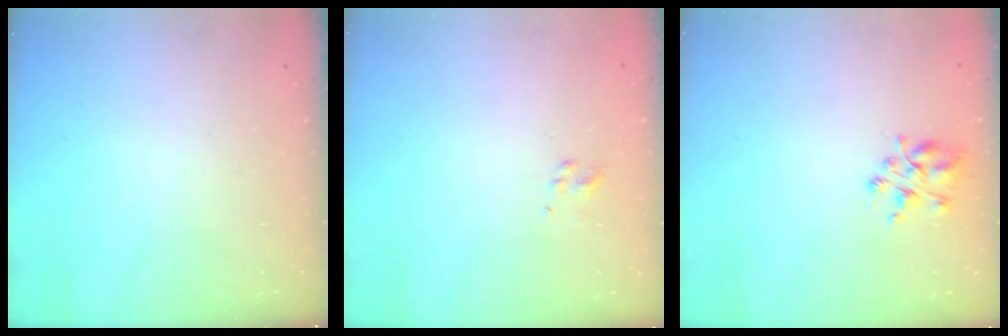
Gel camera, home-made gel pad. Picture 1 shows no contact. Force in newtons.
{"total": 2.3, "press": 2.1, "slide": 1.1}
{"total": 5.3, "press": 5.2, "slide": 1.2}